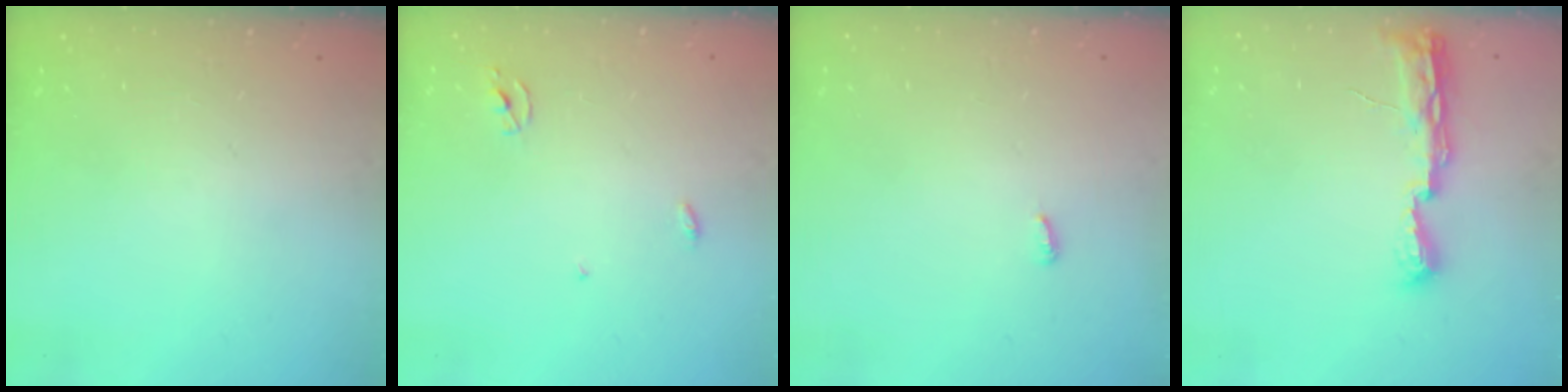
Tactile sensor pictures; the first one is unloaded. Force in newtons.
{"total": 2.3, "press": 2.3, "slide": 0.1}
{"total": 2.6, "press": 2.6, "slide": 0.2}
{"total": 10.2, "press": 8.9, "slide": 5.1}